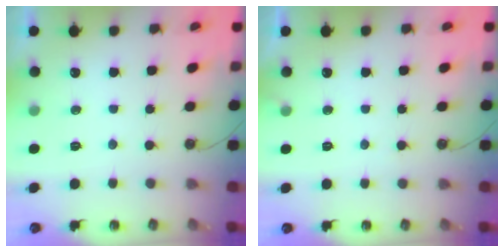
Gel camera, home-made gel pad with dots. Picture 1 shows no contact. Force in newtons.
{"total": 4.4, "press": 4.4, "slide": 0.2}